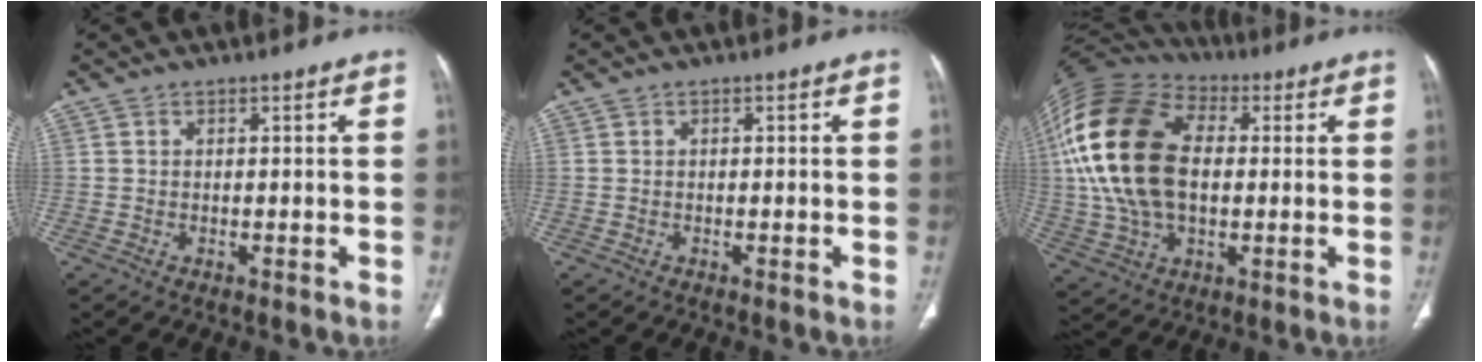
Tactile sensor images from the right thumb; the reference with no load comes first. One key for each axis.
{"total": 0.0}
{"total": 24.4, "fx": 2.5, "fy": 15.1, "fz": 19.0, "tx": -0.392, "ty": 0.008, "tz": 0.042}